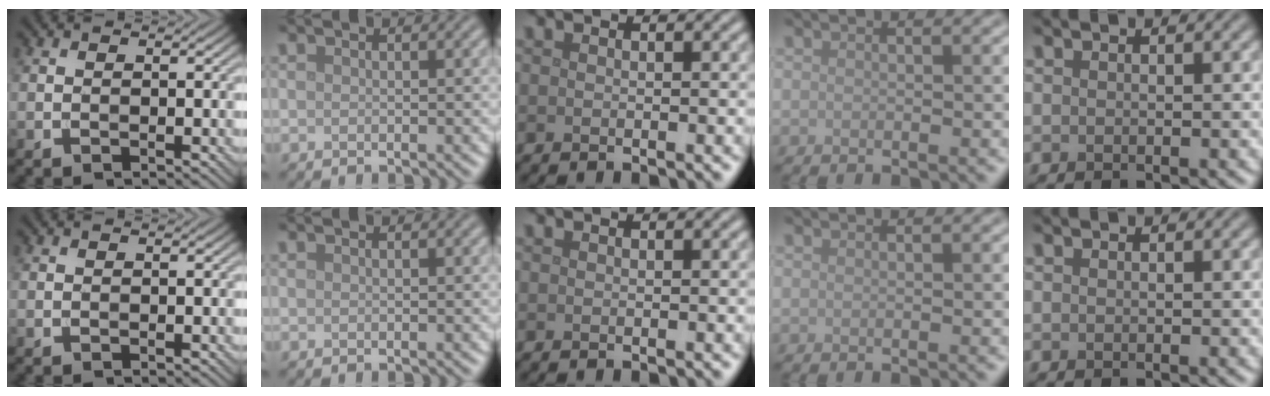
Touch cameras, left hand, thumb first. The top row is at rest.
{}